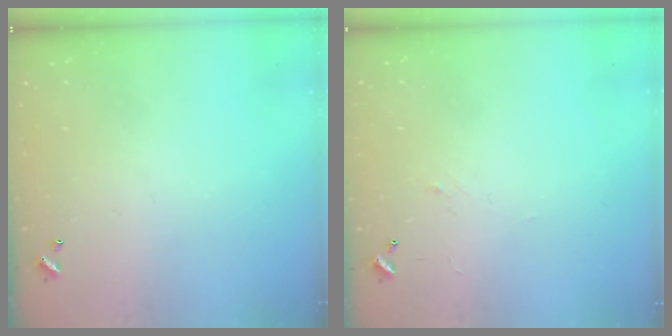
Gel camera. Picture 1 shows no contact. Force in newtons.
{"total": 2.7, "press": 2.6, "slide": 0.4}